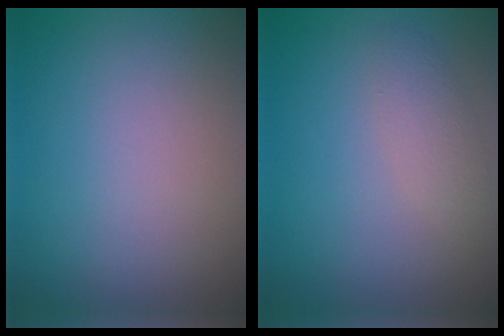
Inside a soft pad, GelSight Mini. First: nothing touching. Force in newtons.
{"total": 1.6, "press": 1.6, "slide": 0.1}